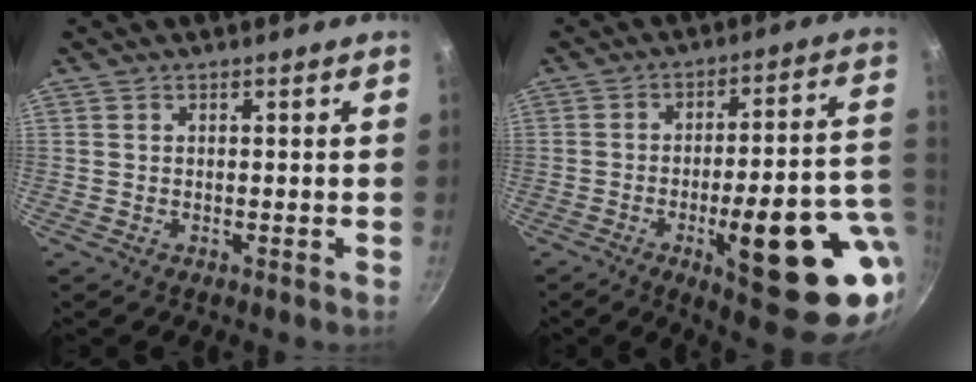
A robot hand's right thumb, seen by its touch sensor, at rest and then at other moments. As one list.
[{"total": 22.7, "force": [-5.6, 6.7, 20.9], "torque": [-0.249, 0.012, -0.068]}]